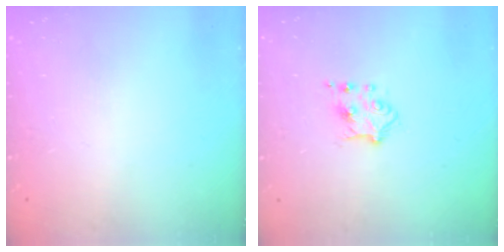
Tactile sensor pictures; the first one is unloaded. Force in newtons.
{"total": 5.5, "press": 5.4, "slide": 1.0}